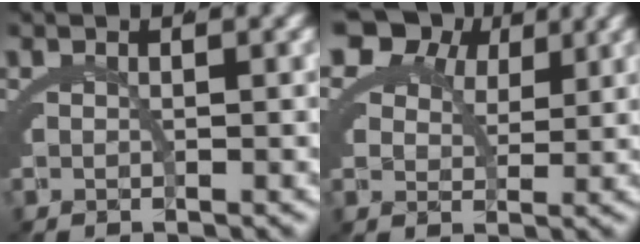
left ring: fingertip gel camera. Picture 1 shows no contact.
{"total": 8.6, "force": [4.3, 5.9, 4.6], "torque": [-0.090, -0.003, 0.071]}